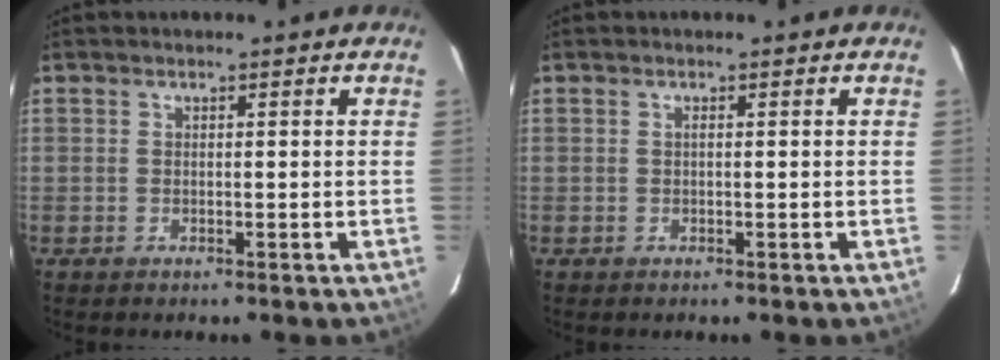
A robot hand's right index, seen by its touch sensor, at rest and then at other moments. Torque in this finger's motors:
{"motor_torque": [0.12, -0.02, 0.05, 0.02]}